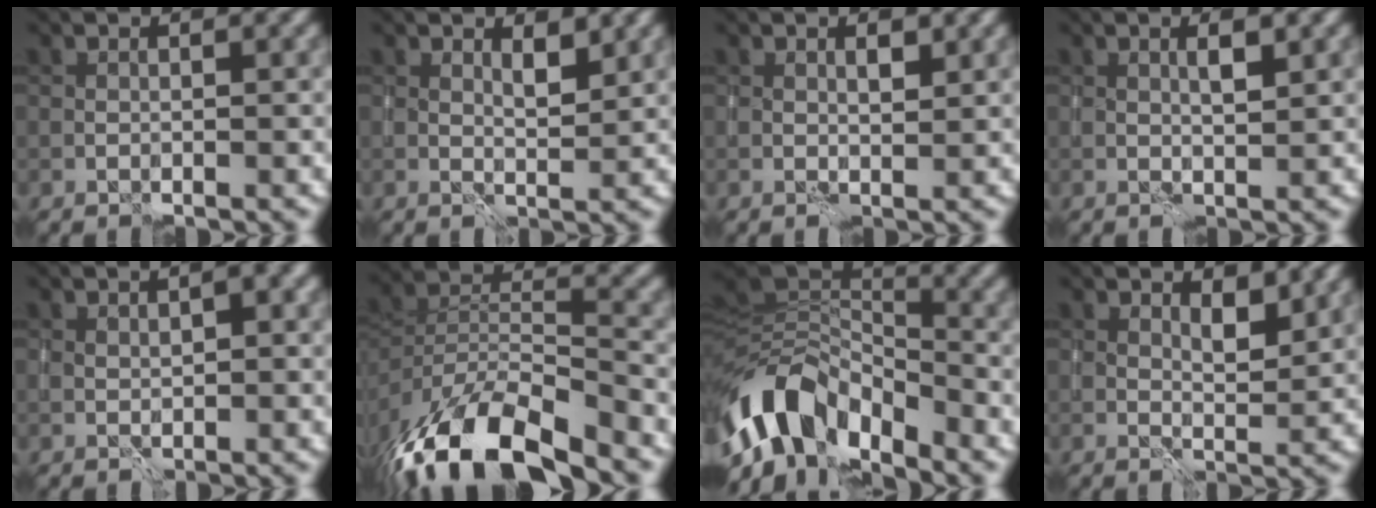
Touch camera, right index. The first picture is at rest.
{"total": 1.8, "force": [1.3, 0.7, 1.1], "torque": [-0.015, -0.007, 0.024]}
{"total": 1.2, "force": [0.7, 0.5, 0.9], "torque": [-0.011, -0.002, 0.011]}
{"total": 1.7, "force": [0.8, 0.2, 1.5], "torque": [-0.021, 0.001, 0.014]}
{"total": 1.5, "force": [0.5, 0.7, 1.3], "torque": [-0.017, 0.000, 0.011]}
{"total": 12.1, "force": [-7.6, 5.0, 8.0], "torque": [-0.154, -0.008, -0.137]}
{"total": 8.8, "force": [-5.1, 5.0, 5.3], "torque": [-0.086, -0.003, -0.098]}
{"total": 2.2, "force": [1.5, 0.9, 1.4], "torque": [-0.018, -0.007, 0.027]}